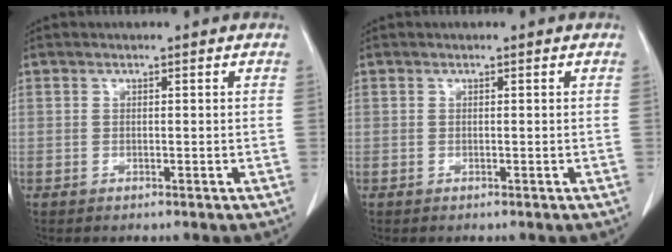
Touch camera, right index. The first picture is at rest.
{"total": 0.0}